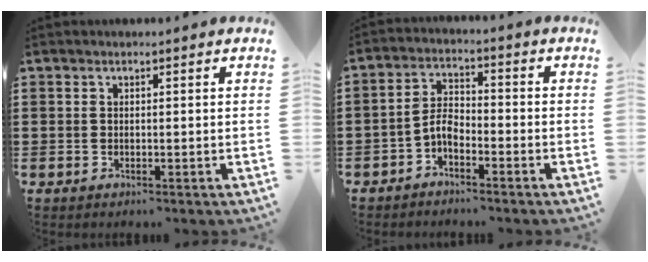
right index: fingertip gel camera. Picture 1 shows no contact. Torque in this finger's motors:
{"motor_torque": [0.65, -0.57, 0.26, 0.07]}